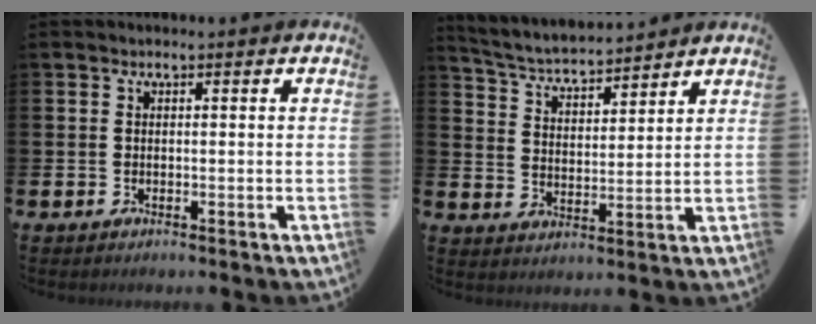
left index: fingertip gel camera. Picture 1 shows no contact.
{"total": 4.6, "force": [4.6, 0.4, 0.6], "torque": [-0.034, -0.036, 0.078]}